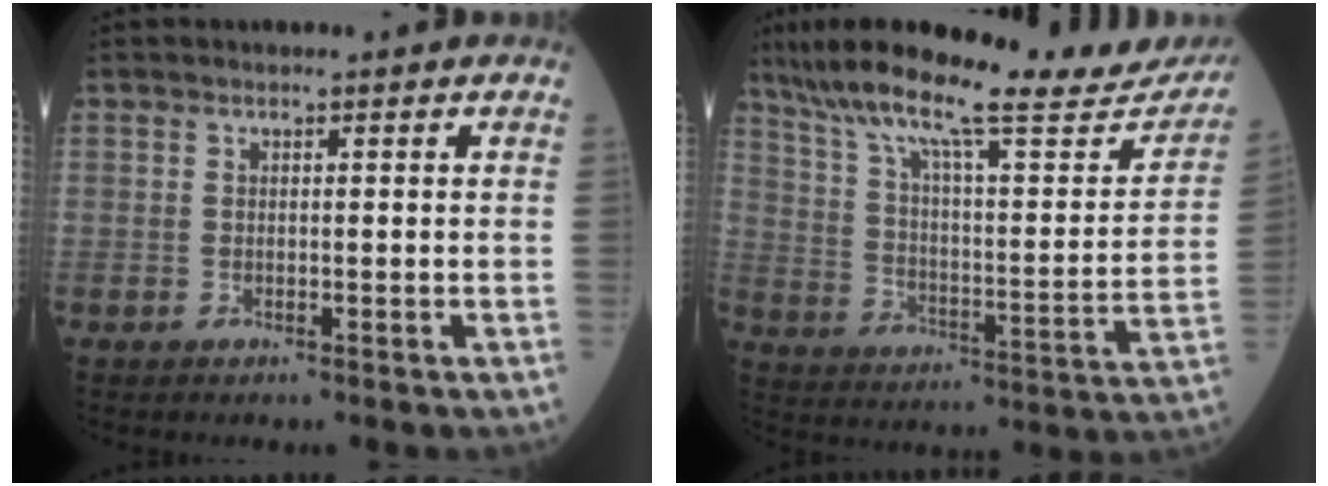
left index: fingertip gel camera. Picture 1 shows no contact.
{"total": 26.2, "force": [22.4, 4.0, 13.1], "torque": [-0.219, -0.021, 0.314]}